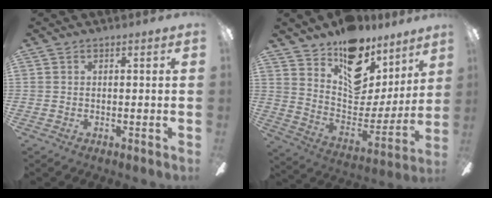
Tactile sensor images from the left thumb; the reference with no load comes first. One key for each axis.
{"total": 16.4, "fx": 10.9, "fy": 9.9, "fz": 7.3, "tx": -0.104, "ty": -0.087, "tz": 0.194}